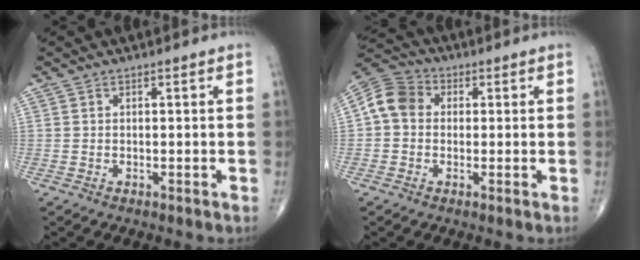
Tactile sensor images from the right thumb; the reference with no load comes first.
{"total": 7.3, "force": [0.4, 6.1, 4.0], "torque": [-0.066, 0.023, -0.006]}